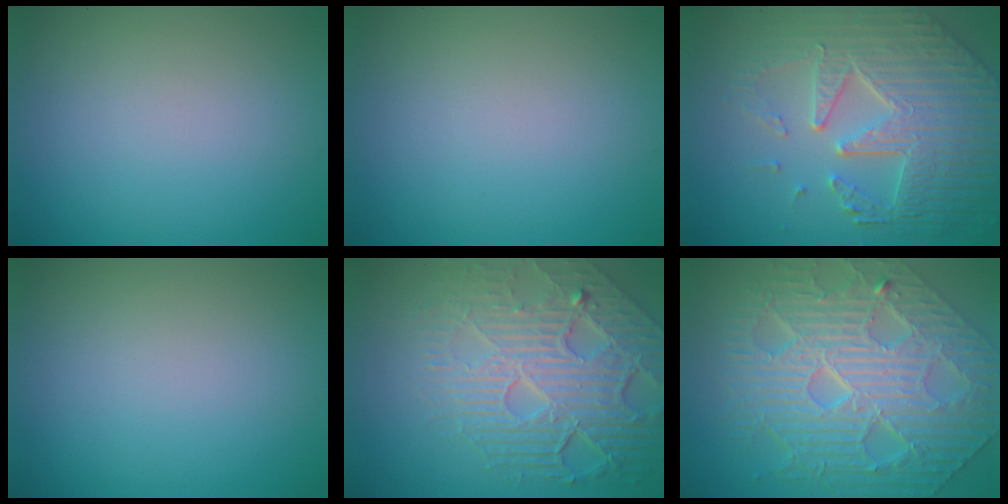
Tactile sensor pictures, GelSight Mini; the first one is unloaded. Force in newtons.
{"total": 0.0}
{"total": 7.8, "press": 5.9, "slide": 5.0}
{"total": 0.0}
{"total": 8.4, "press": 5.7, "slide": 6.2}
{"total": 10.7, "press": 7.4, "slide": 7.7}